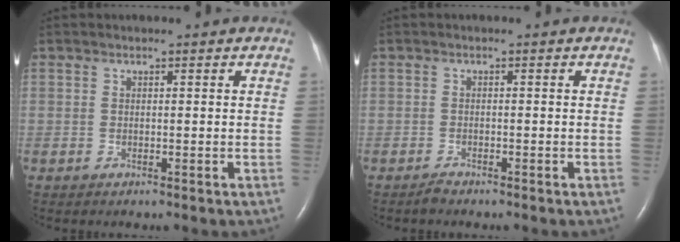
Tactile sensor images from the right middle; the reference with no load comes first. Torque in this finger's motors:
{"motor_torque": [0.05, -0.03, -0.01, 0.01]}